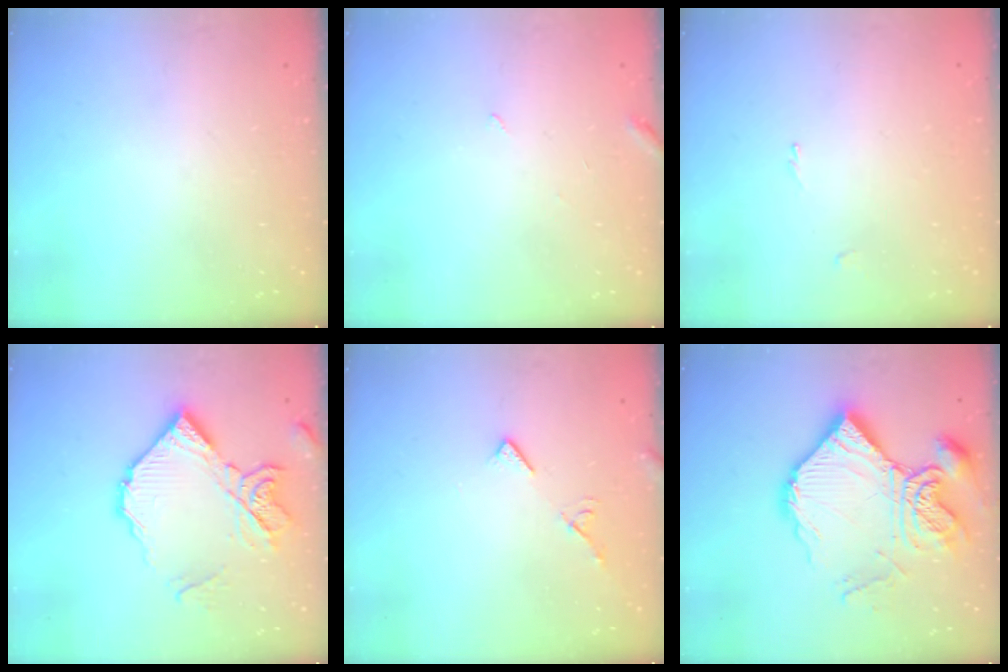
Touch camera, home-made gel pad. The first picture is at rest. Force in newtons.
{"total": 3.0, "press": 3.0, "slide": 0.2}
{"total": 0.8, "press": 0.7, "slide": 0.4}
{"total": 16.1, "press": 16.0, "slide": 1.4}
{"total": 6.8, "press": 6.8, "slide": 0.6}
{"total": 21.2, "press": 21.1, "slide": 2.2}